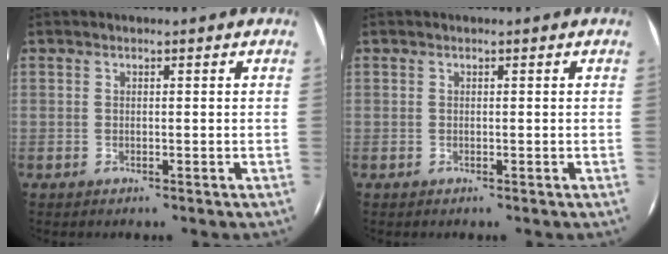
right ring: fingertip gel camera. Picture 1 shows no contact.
{"total": 0.0}